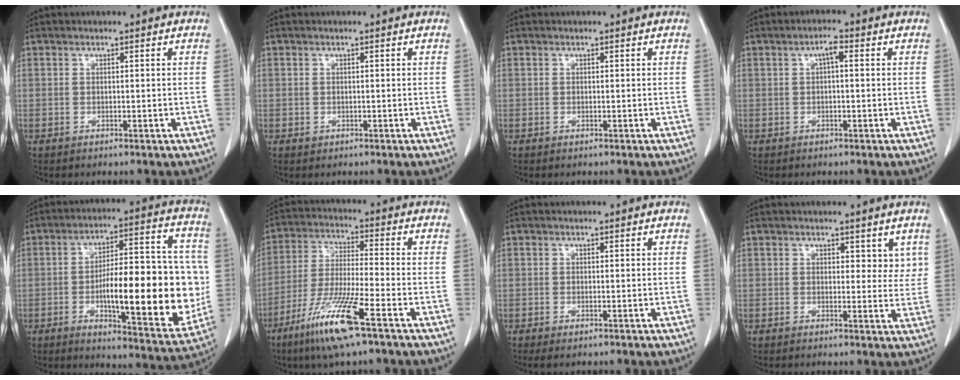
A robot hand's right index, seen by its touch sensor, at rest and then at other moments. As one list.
[{"total": 0.7, "force": [0.0, 0.7, 0.0], "torque": [0.002, 0.005, 0.002]}, {"total": 0.0}, {"total": 2.2, "force": [0.4, 0.5, 2.0], "torque": [-0.036, 0.005, 0.006]}, {"total": 21.4, "force": [-2.7, 5.7, 20.5], "torque": [-0.273, 0.019, -0.029]}, {"total": 12.3, "force": [-7.0, 0.1, 10.1], "torque": [-0.208, -0.033, -0.135]}, {"total": 1.2, "force": [-0.6, 0.3, 1.0], "torque": [-0.016, -0.002, -0.005]}, {"total": 3.4, "force": [2.0, 2.1, 1.7], "torque": [-0.001, -0.008, 0.022]}]